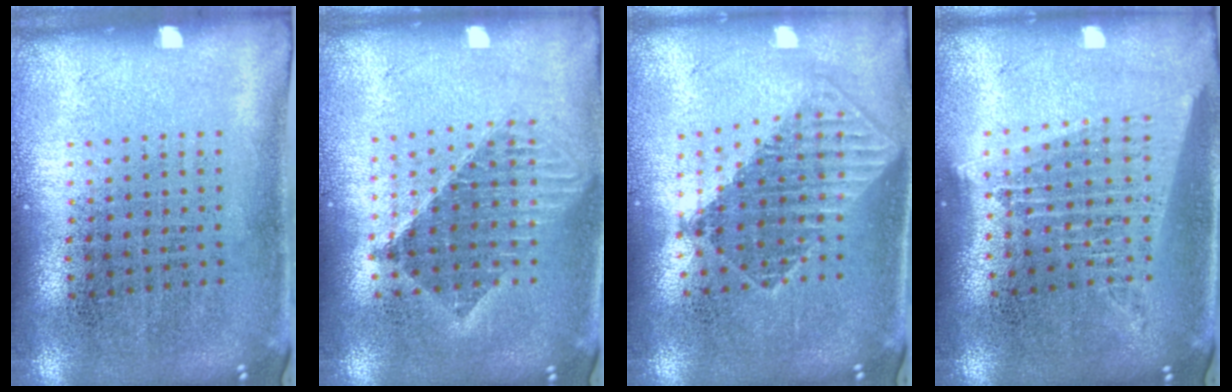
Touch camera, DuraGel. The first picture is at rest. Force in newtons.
{"total": 1.6, "press": 1.4, "slide": 0.9}
{"total": 1.7, "press": 1.4, "slide": 1.0}
{"total": 1.7, "press": 1.6, "slide": 0.8}